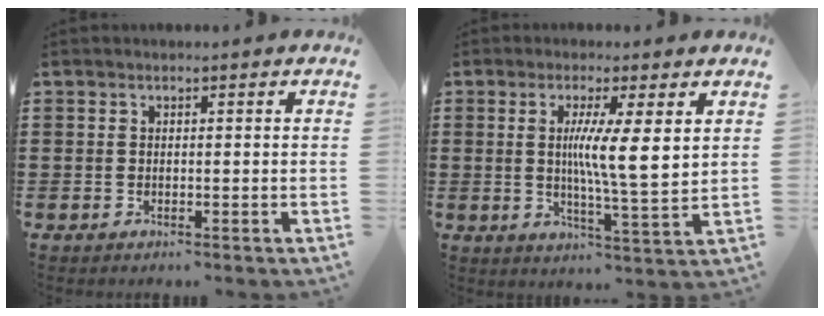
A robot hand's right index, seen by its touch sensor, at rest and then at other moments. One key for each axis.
{"total": 7.6, "fx": 1.9, "fy": 0.4, "fz": 7.3, "tx": -0.136, "ty": -0.010, "tz": 0.028}